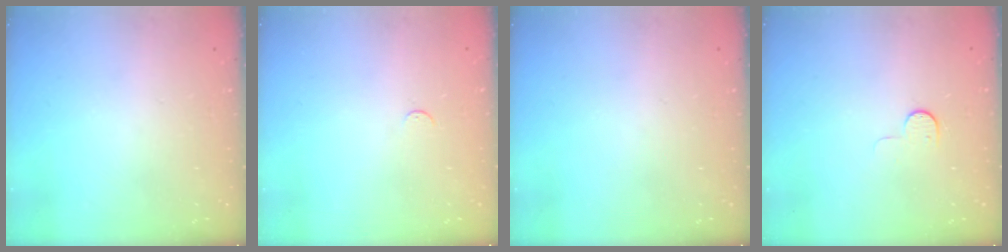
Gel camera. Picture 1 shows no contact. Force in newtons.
{"total": 2.7, "press": 2.7, "slide": 0.4}
{"total": 0.0}
{"total": 4.9, "press": 4.9, "slide": 0.5}